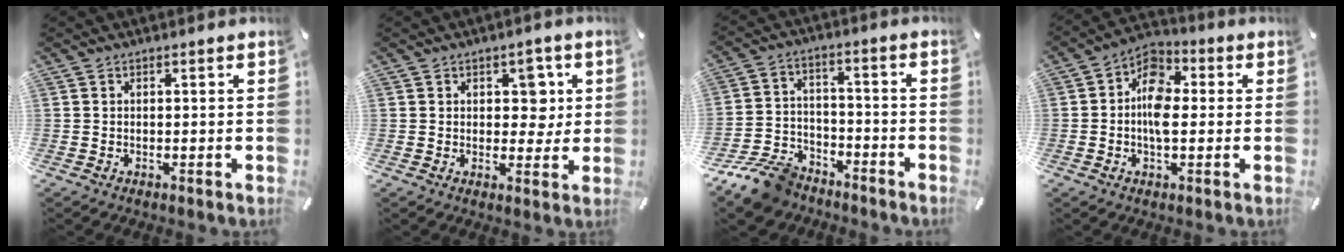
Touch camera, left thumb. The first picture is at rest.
{"total": 6.7, "force": [1.8, 4.9, 4.2], "torque": [-0.038, -0.008, 0.021]}
{"total": 12.2, "force": [-9.5, 6.3, 4.5], "torque": [-0.084, 0.061, -0.176]}
{"total": 8.4, "force": [-0.9, 5.2, 6.5], "torque": [-0.120, 0.007, -0.020]}